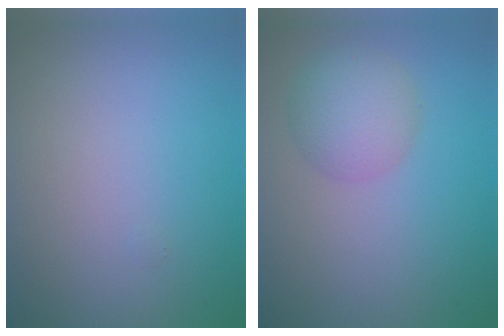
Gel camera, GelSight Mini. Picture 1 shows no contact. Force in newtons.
{"total": 3.5, "press": 3.5, "slide": 0.1}